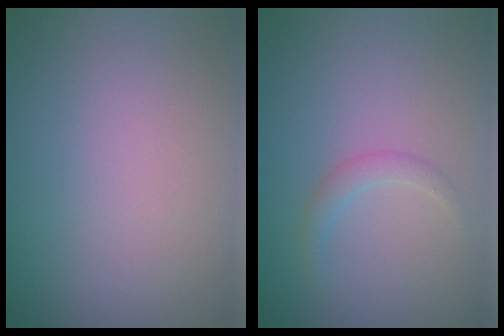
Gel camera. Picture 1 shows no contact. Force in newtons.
{"total": 1.2, "press": 1.2, "slide": 0.0}